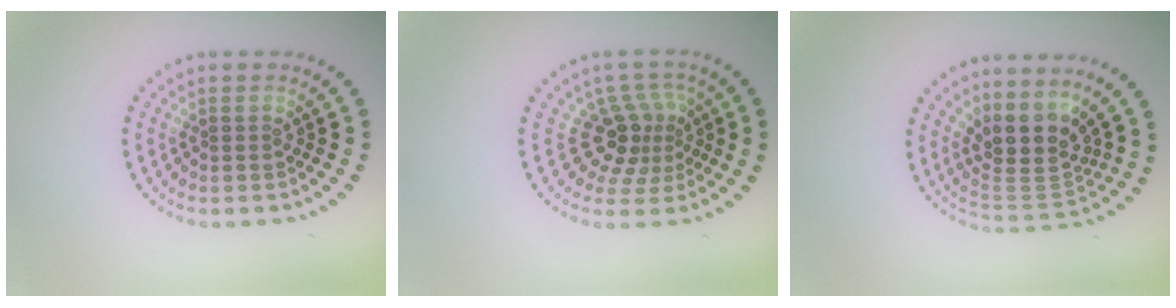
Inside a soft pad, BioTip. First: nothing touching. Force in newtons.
{"total": 3.6, "press": 2.6, "slide": 2.5}
{"total": 4.1, "press": 3.3, "slide": 2.5}